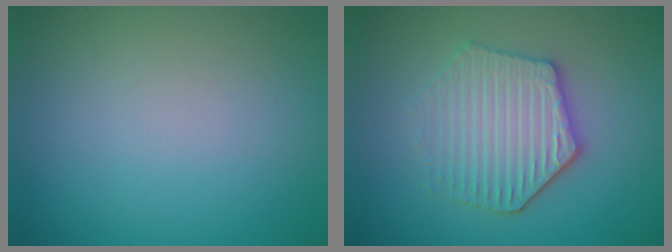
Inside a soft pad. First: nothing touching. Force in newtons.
{"total": 4.4, "press": 4.1, "slide": 1.7}